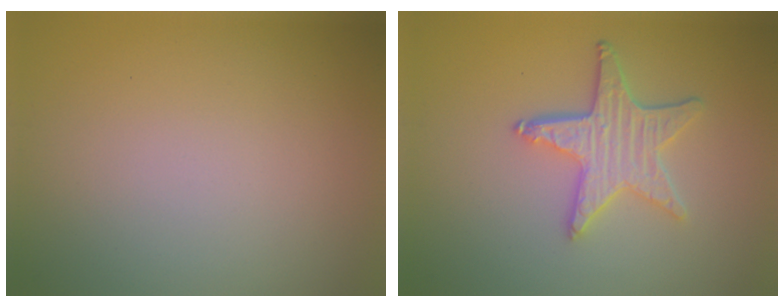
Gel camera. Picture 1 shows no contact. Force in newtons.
{"total": 4.5, "press": 3.8, "slide": 2.4}